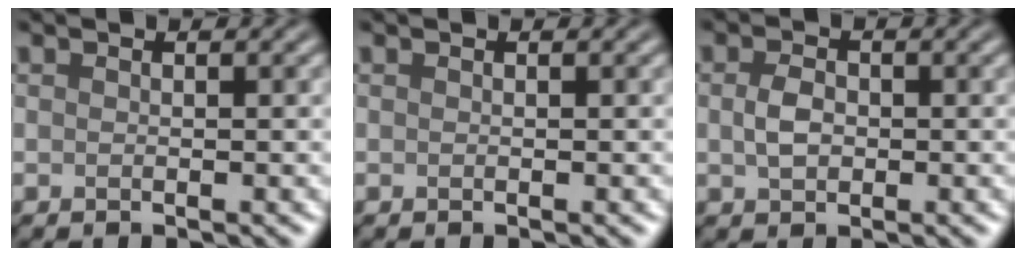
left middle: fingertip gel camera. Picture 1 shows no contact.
{"total": 0.0}
{"total": 2.2, "force": [0.0, 1.6, 1.5], "torque": [-0.037, 0.001, -0.001]}